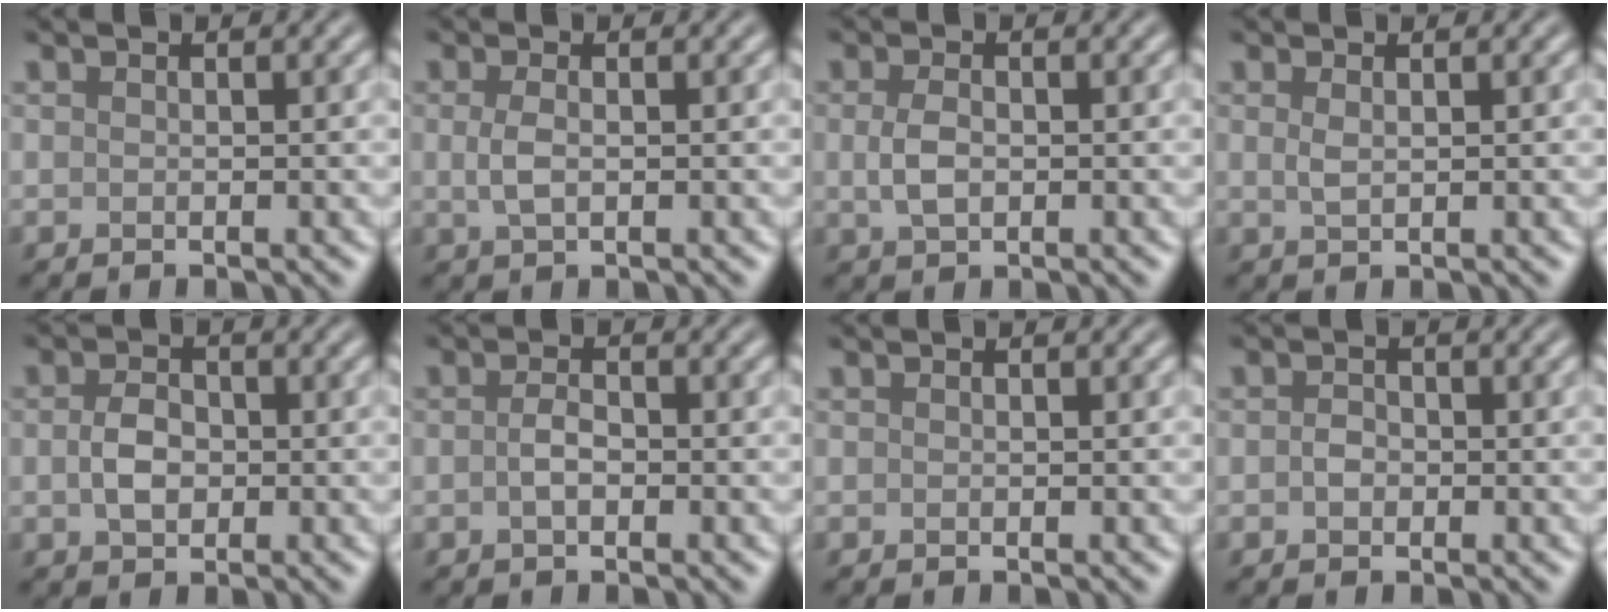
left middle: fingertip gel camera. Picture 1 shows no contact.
{"total": 1.8, "force": [0.1, 0.8, 1.6], "torque": [-0.039, -0.001, 0.001]}
{"total": 2.2, "force": [0.0, 1.4, 1.7], "torque": [-0.040, -0.001, 0.000]}
{"total": 1.0, "force": [0.4, 0.4, 0.9], "torque": [-0.021, -0.002, 0.009]}
{"total": 2.8, "force": [-0.2, 2.0, 2.0], "torque": [-0.041, -0.001, -0.006]}
{"total": 1.6, "force": [-0.4, 0.8, 1.3], "torque": [-0.027, 0.003, -0.011]}
{"total": 0.0}
{"total": 1.2, "force": [-0.2, 1.0, 0.7], "torque": [-0.013, -0.001, -0.009]}